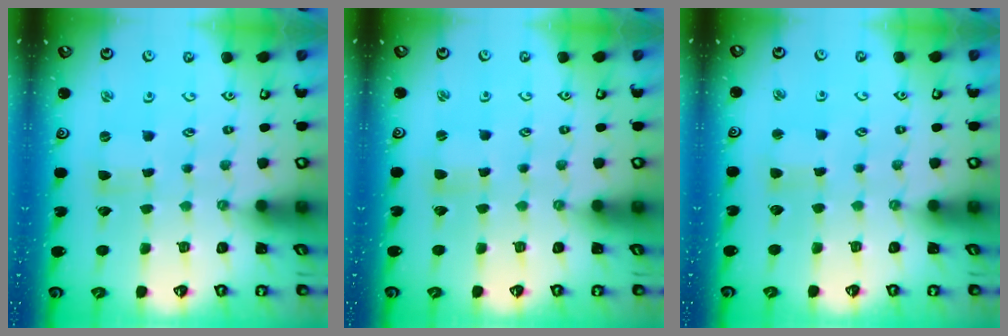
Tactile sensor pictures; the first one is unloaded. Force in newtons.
{"total": 1.3, "press": 1.2, "slide": 0.2}
{"total": 3.0, "press": 2.9, "slide": 0.6}